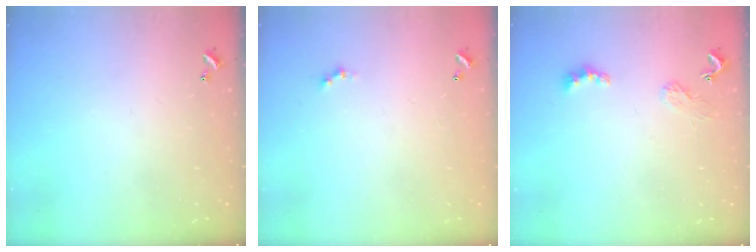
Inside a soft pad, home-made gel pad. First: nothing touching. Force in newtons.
{"total": 0.0}
{"total": 2.4, "press": 2.3, "slide": 0.5}